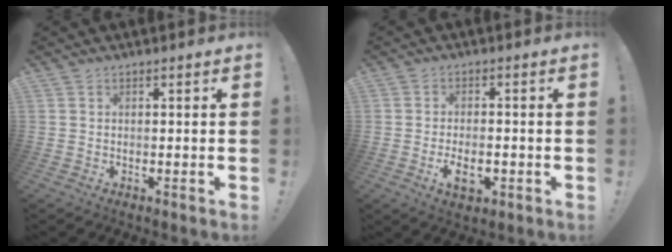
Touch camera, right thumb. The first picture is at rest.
{"total": 6.7, "force": [-2.6, 3.3, 5.2], "torque": [-0.089, 0.004, -0.045]}